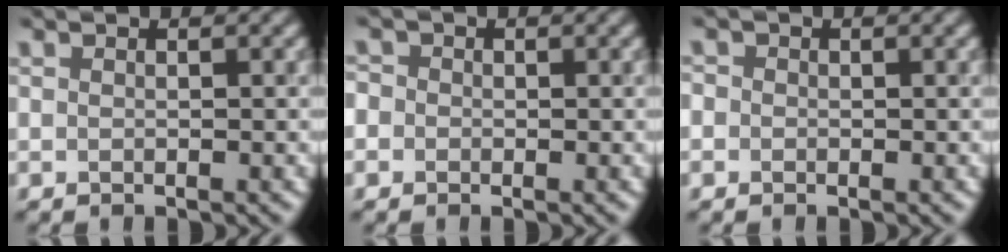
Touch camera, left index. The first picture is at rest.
{"total": 1.8, "force": [0.3, 1.7, 0.6], "torque": [0.006, 0.008, -0.015]}
{"total": 1.0, "force": [0.1, 1.0, 0.2], "torque": [-0.002, -0.001, -0.009]}